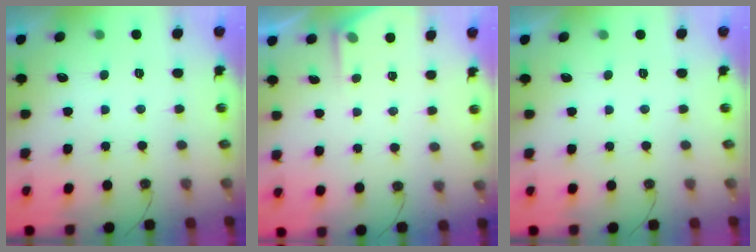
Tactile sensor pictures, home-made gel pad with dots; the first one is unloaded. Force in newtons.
{"total": 2.7, "press": 2.7, "slide": 0.3}
{"total": 0.0}